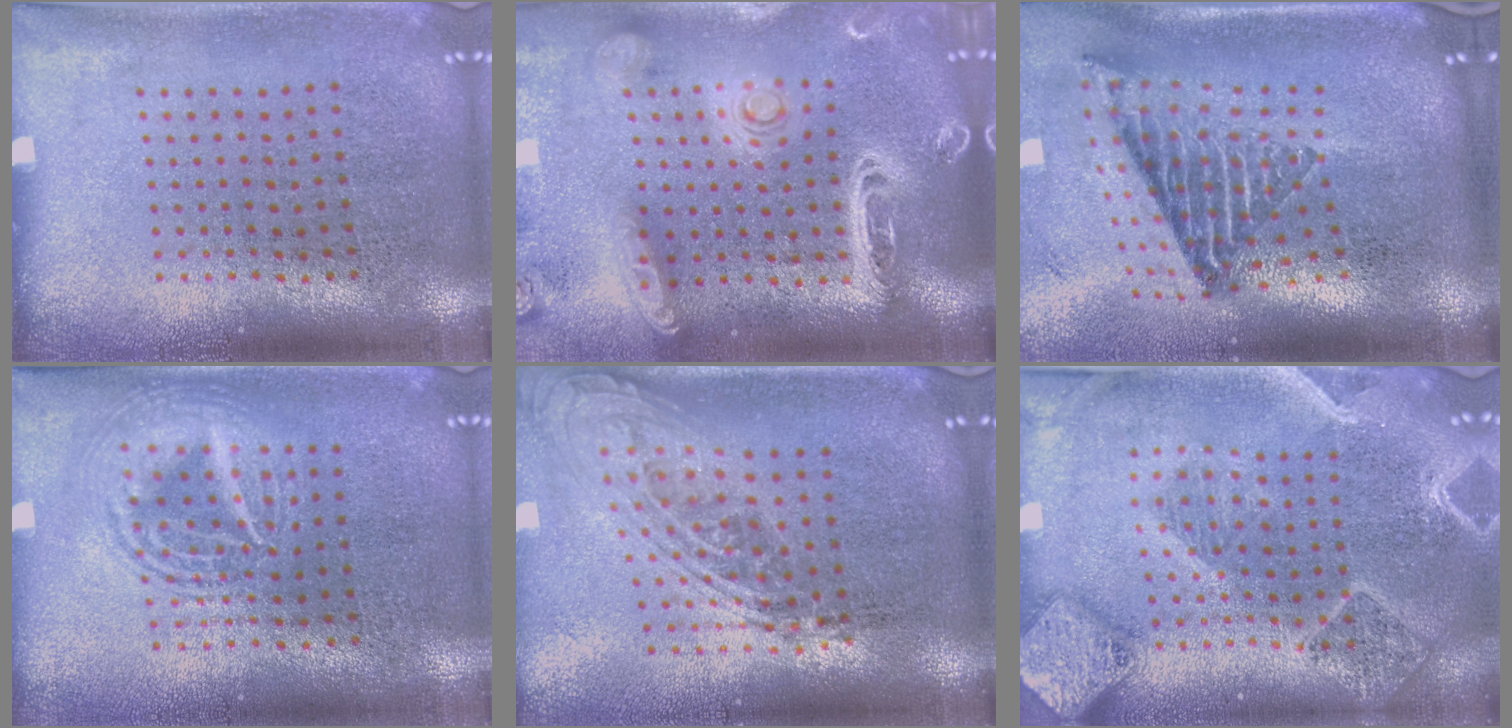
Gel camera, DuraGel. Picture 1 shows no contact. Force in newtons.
{"total": 3.0, "press": 2.5, "slide": 1.5}
{"total": 2.6, "press": 1.7, "slide": 1.9}
{"total": 1.8, "press": 1.8, "slide": 0.2}
{"total": 2.1, "press": 1.6, "slide": 1.5}
{"total": 2.8, "press": 2.4, "slide": 1.3}